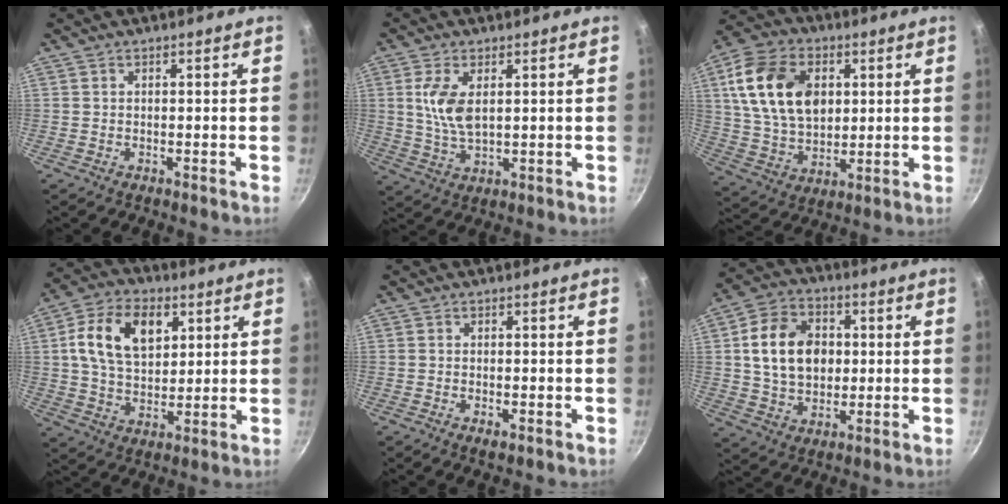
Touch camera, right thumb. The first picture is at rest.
{"total": 7.4, "force": [1.7, 3.7, 6.2], "torque": [-0.121, -0.009, 0.037]}
{"total": 18.2, "force": [4.4, 12.5, 12.5], "torque": [-0.213, -0.004, 0.081]}
{"total": 14.5, "force": [4.4, 9.5, 10.1], "torque": [-0.158, -0.003, 0.069]}
{"total": 1.9, "force": [-0.8, 0.8, 1.5], "torque": [-0.029, -0.002, -0.015]}
{"total": 14.2, "force": [1.6, 10.6, 9.3], "torque": [-0.141, 0.010, 0.024]}